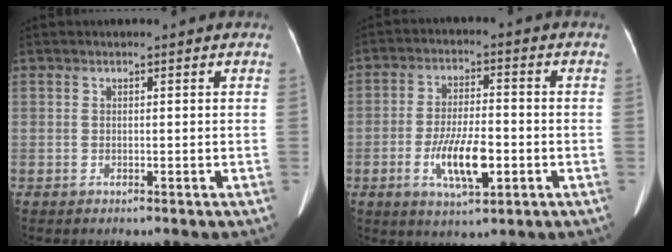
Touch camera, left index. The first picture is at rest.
{"total": 8.9, "force": [-2.9, 2.6, 8.0], "torque": [-0.157, -0.006, -0.047]}